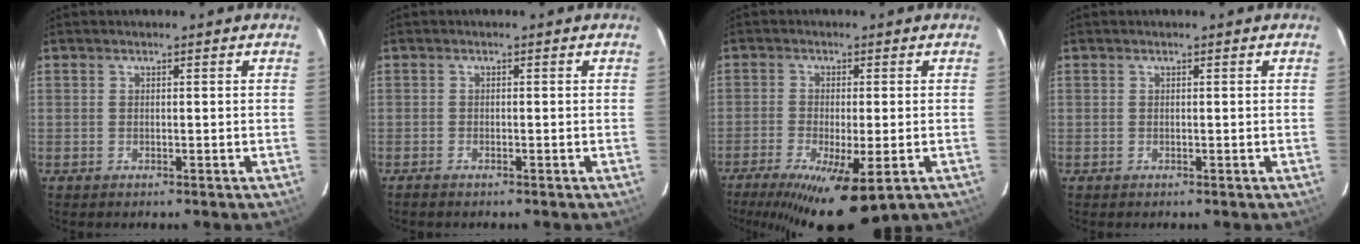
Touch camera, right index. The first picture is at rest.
{"total": 0.9, "force": [-0.8, 0.1, 0.4], "torque": [-0.013, -0.001, -0.017]}
{"total": 15.4, "force": [-9.2, 4.3, 11.5], "torque": [-0.229, -0.051, -0.141]}
{"total": 0.0}